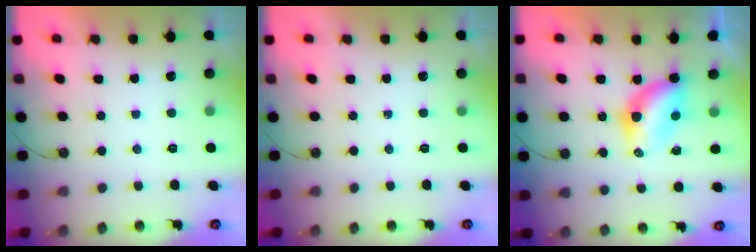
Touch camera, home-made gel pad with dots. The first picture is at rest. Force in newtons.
{"total": 0.0}
{"total": 6.1, "press": 6.1, "slide": 0.1}